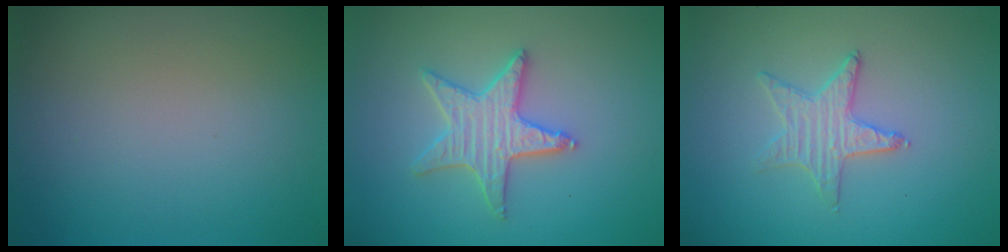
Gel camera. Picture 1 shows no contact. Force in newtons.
{"total": 3.5, "press": 3.4, "slide": 0.8}
{"total": 1.6, "press": 1.6, "slide": 0.2}